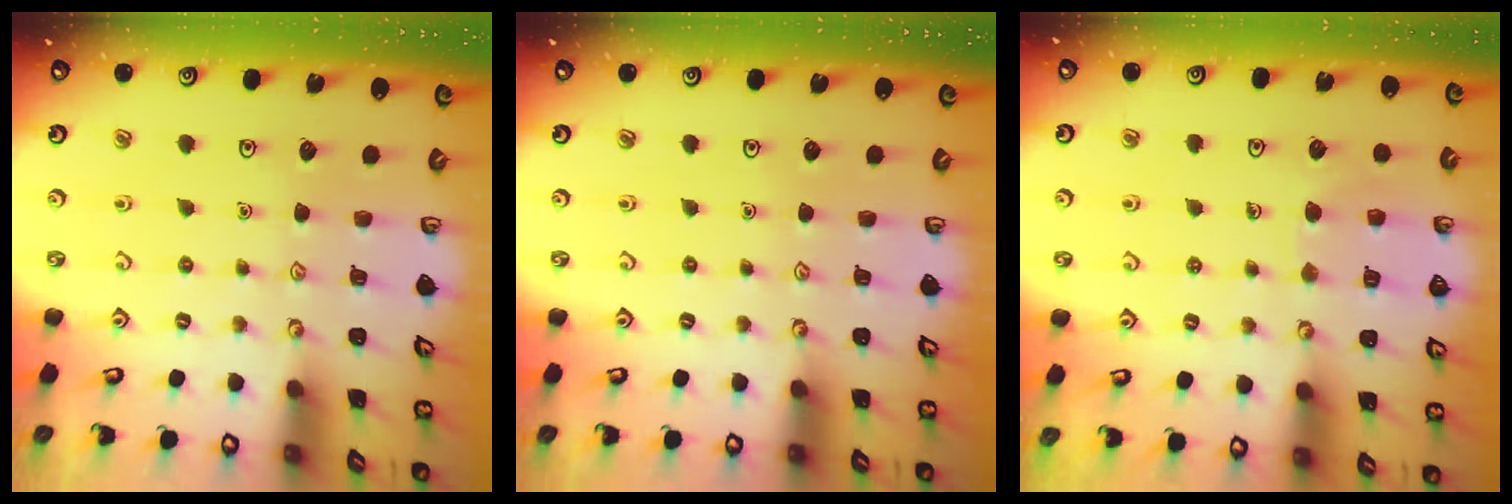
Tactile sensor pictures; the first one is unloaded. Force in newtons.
{"total": 0.0}
{"total": 6.7, "press": 6.7, "slide": 0.4}